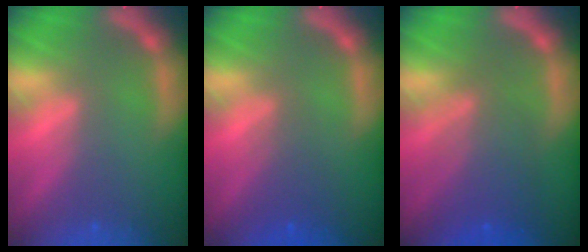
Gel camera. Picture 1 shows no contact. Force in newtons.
{"total": 2.5}
{"total": 6.0}